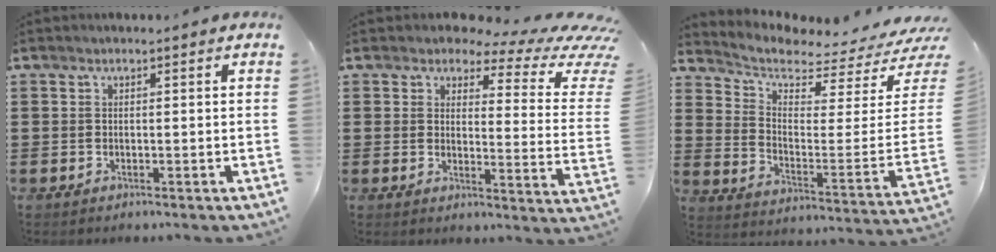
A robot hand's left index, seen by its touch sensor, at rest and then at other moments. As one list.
[{"total": 4.8, "force": [3.3, 1.9, 3.0], "torque": [-0.060, -0.018, 0.050]}, {"total": 4.2, "force": [3.9, 0.9, 1.5], "torque": [-0.048, -0.053, 0.060]}]